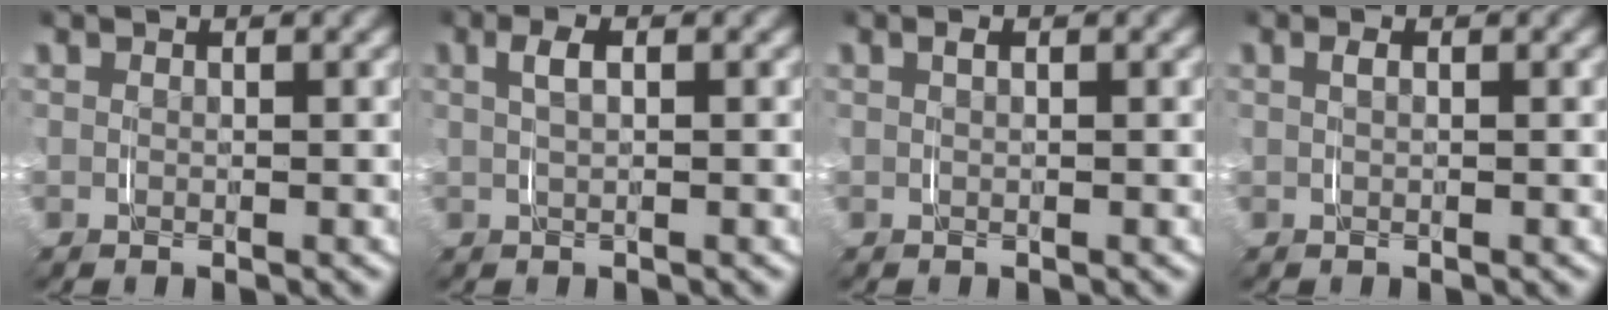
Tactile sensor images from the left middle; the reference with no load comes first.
{"total": 1.8, "force": [0.4, 0.7, 1.7], "torque": [-0.033, 0.004, 0.008]}
{"total": 0.6, "force": [0.1, 0.1, 0.5], "torque": [-0.009, 0.003, 0.004]}
{"total": 0.6, "force": [0.0, 0.2, 0.6], "torque": [-0.013, 0.002, 0.002]}